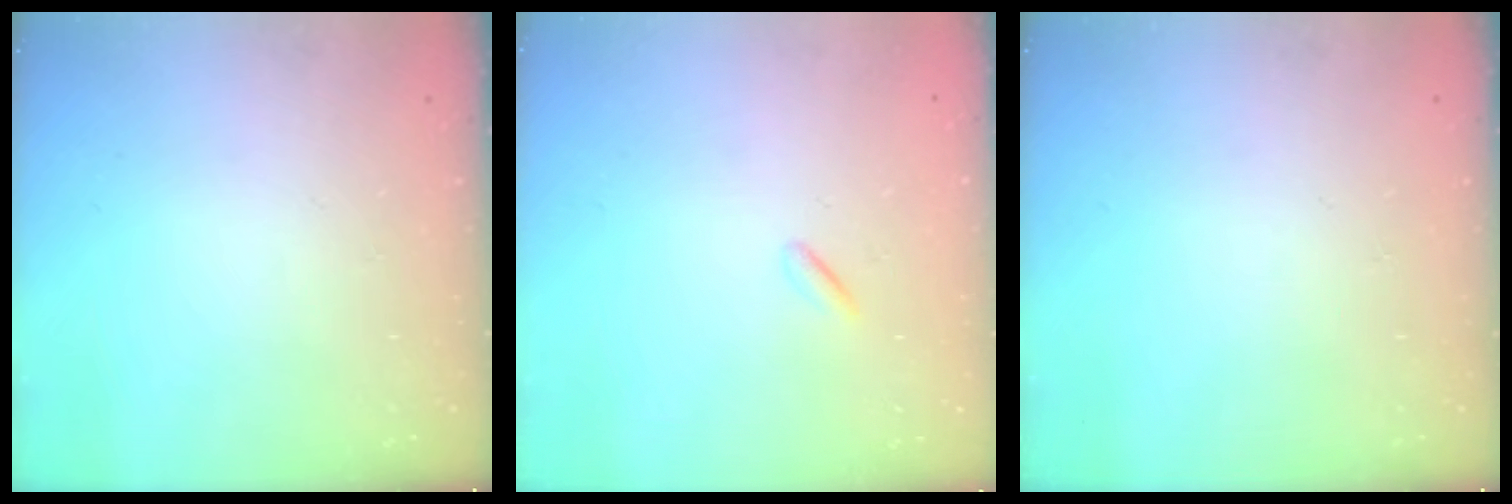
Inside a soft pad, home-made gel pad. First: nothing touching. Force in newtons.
{"total": 0.0}
{"total": 0.0}